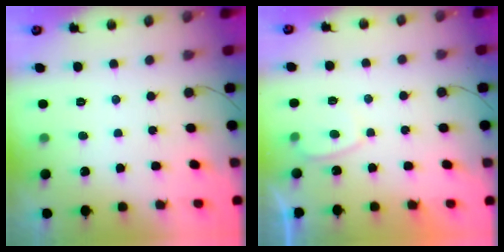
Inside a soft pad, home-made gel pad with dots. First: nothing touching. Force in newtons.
{"total": 2.0, "press": 2.0, "slide": 0.6}